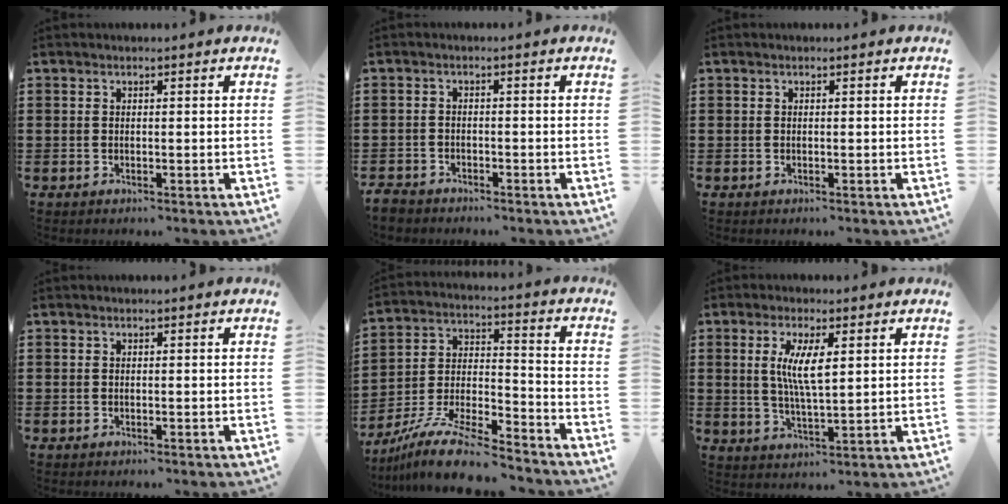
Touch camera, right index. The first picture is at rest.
{"total": 2.2, "force": [-2.2, 0.4, 0.0], "torque": [-0.013, -0.004, -0.049]}
{"total": 0.0}
{"total": 0.0}
{"total": 11.7, "force": [-10.4, 1.5, 5.2], "torque": [-0.095, 0.025, -0.202]}
{"total": 6.1, "force": [1.6, 1.6, 5.7], "torque": [-0.116, 0.003, 0.025]}